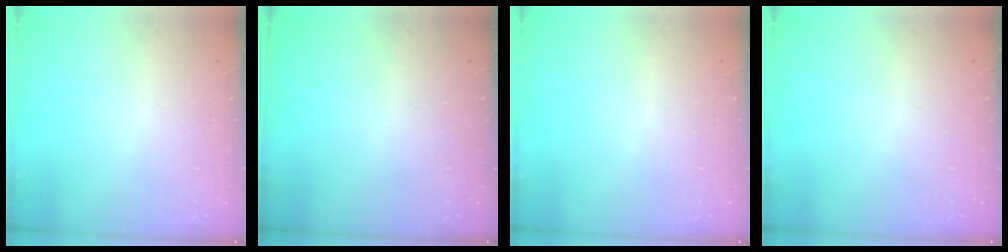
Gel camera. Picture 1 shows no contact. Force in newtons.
{"total": 0.0}
{"total": 0.0}
{"total": 0.0}